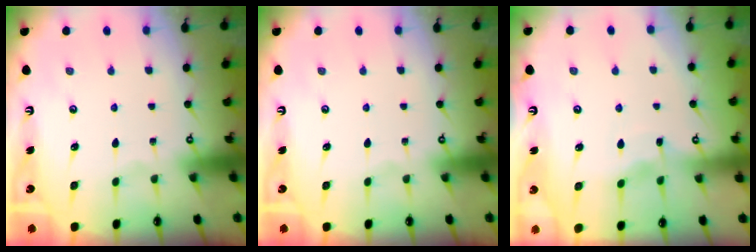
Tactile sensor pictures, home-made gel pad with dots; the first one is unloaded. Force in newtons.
{"total": 0.0}
{"total": 3.0, "press": 2.9, "slide": 0.4}